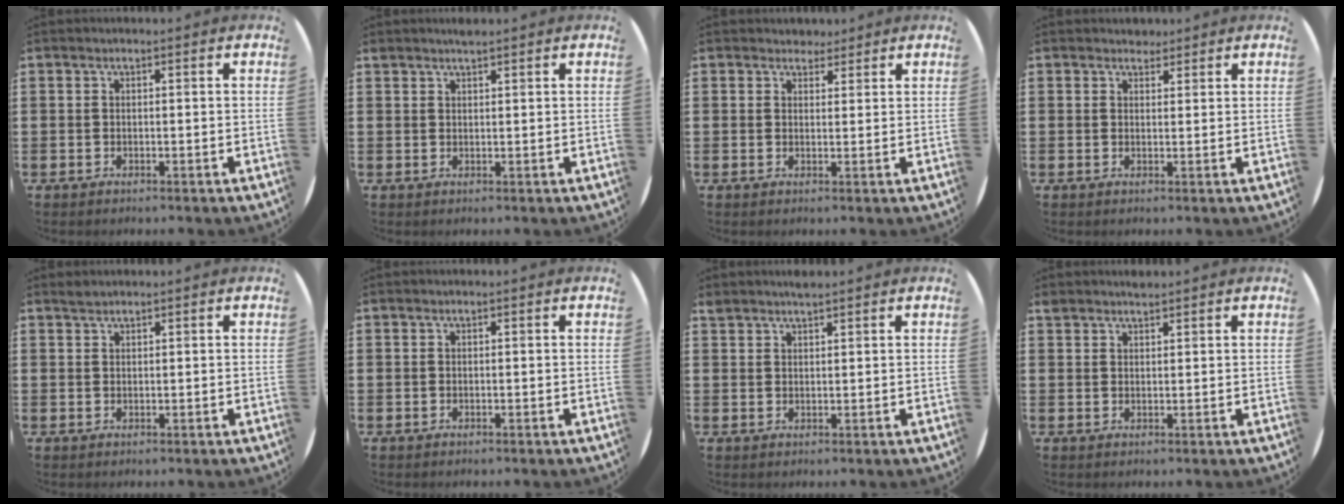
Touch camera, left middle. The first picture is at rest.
{"total": 1.1, "force": [1.1, 0.0, 0.1], "torque": [-0.003, -0.001, 0.022]}
{"total": 2.0, "force": [1.9, 0.8, 0.0], "torque": [0.005, -0.001, 0.035]}
{"total": 1.6, "force": [1.5, 0.6, 0.0], "torque": [0.006, 0.001, 0.027]}
{"total": 0.9, "force": [0.9, 0.1, 0.0], "torque": [-0.001, 0.001, 0.017]}
{"total": 0.0}
{"total": 1.6, "force": [1.6, 0.1, 0.1], "torque": [-0.005, 0.001, 0.031]}
{"total": 1.4, "force": [1.4, 0.2, -0.1], "torque": [0.000, 0.002, 0.027]}